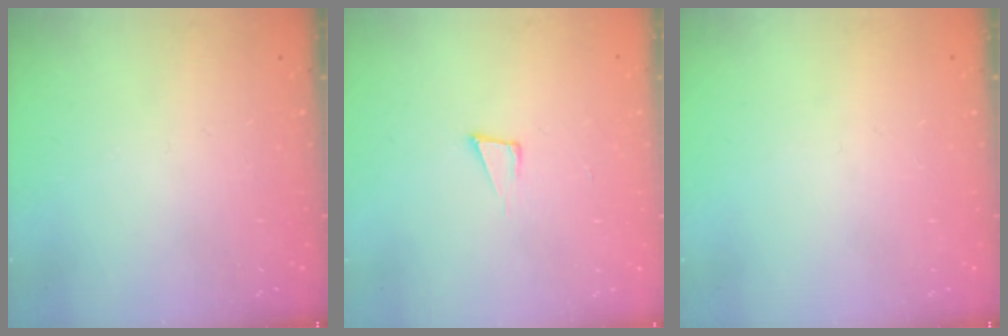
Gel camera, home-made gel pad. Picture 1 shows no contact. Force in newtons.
{"total": 4.1, "press": 2.6, "slide": 3.2}
{"total": 0.0}